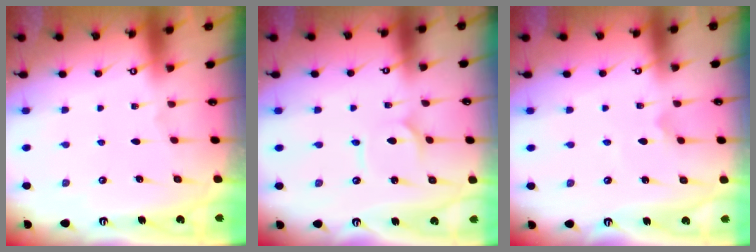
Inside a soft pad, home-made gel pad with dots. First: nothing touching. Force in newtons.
{"total": 2.3, "press": 2.2, "slide": 0.3}
{"total": 2.1, "press": 2.1, "slide": 0.6}